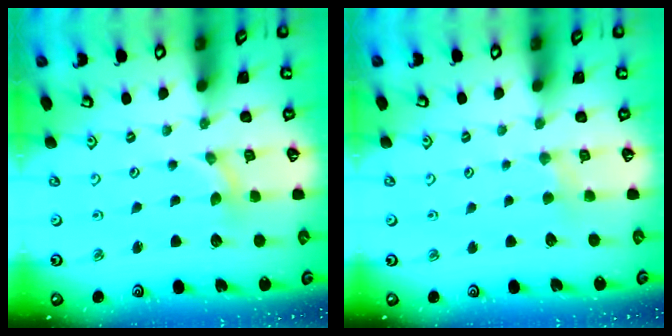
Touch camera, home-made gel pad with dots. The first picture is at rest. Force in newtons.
{"total": 1.8, "press": 1.8, "slide": 0.4}